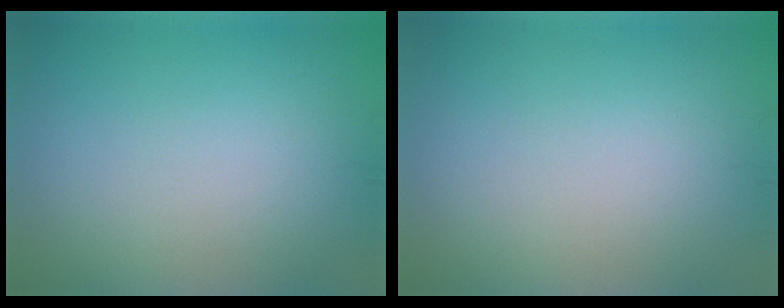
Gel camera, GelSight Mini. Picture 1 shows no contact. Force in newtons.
{"total": 0.0}